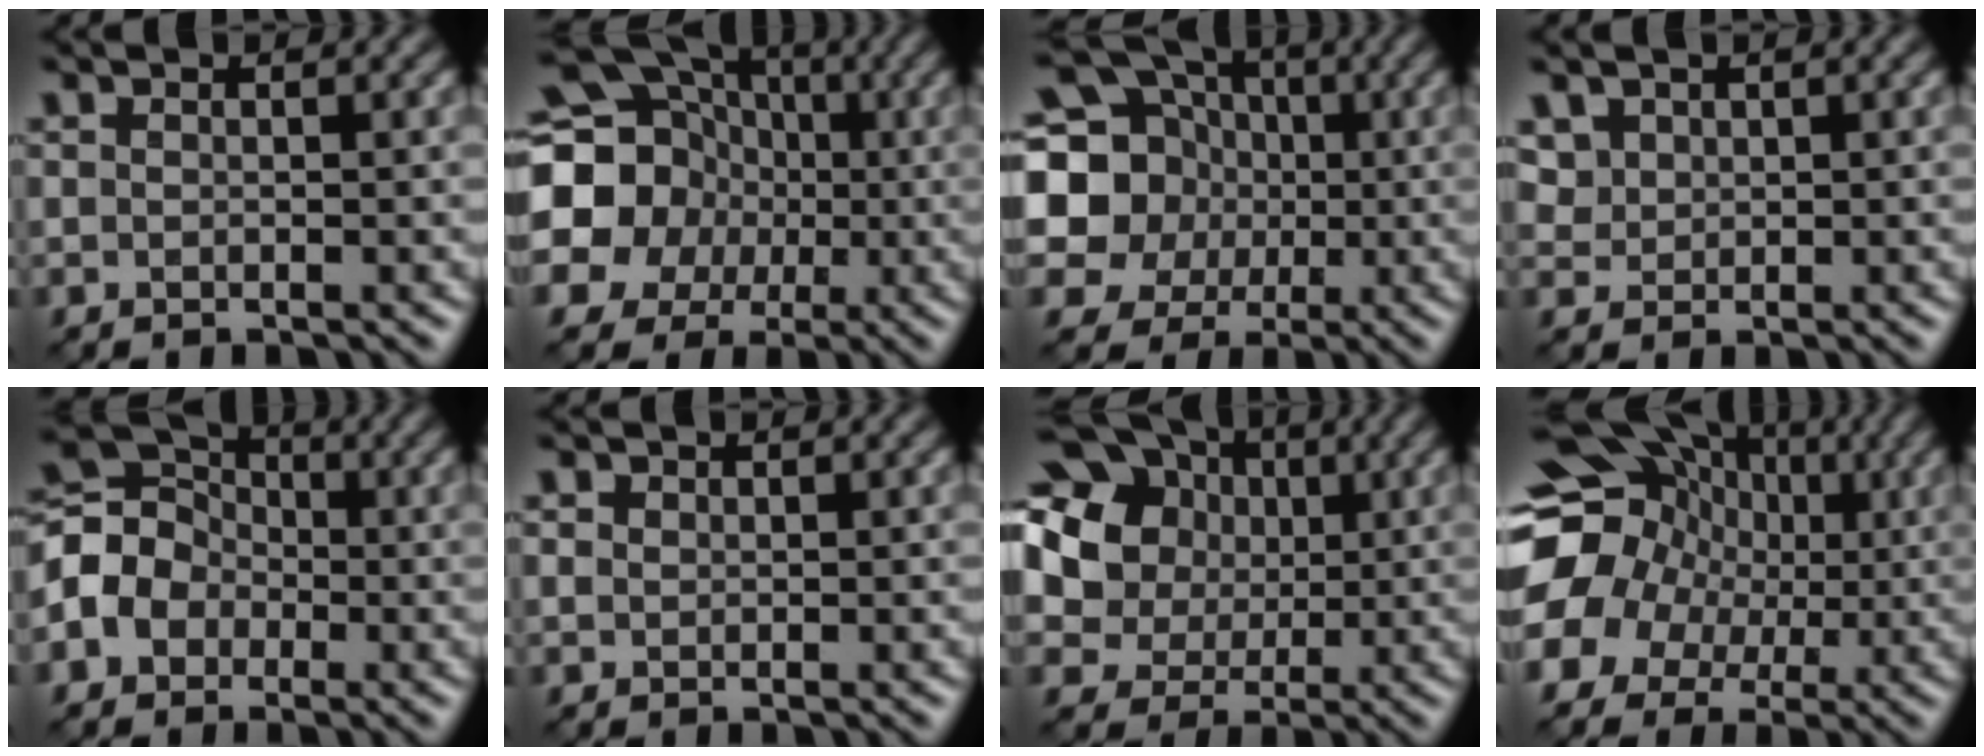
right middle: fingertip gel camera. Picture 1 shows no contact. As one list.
[{"total": 18.7, "force": [0.2, 17.7, 5.9], "torque": [-0.170, 0.014, -0.043]}, {"total": 14.0, "force": [1.7, 12.7, 5.5], "torque": [-0.151, 0.029, 0.000]}, {"total": 2.3, "force": [1.5, 1.7, 0.6], "torque": [-0.028, -0.002, 0.044]}, {"total": 5.5, "force": [-1.1, 4.8, 2.4], "torque": [-0.041, 0.010, -0.035]}, {"total": 0.8, "force": [0.4, 0.7, 0.1], "torque": [-0.001, 0.003, 0.004]}, {"total": 17.5, "force": [5.3, 15.1, 7.0], "torque": [-0.188, 0.030, 0.078]}, {"total": 14.6, "force": [2.4, 12.8, 6.7], "torque": [-0.154, 0.038, 0.021]}]